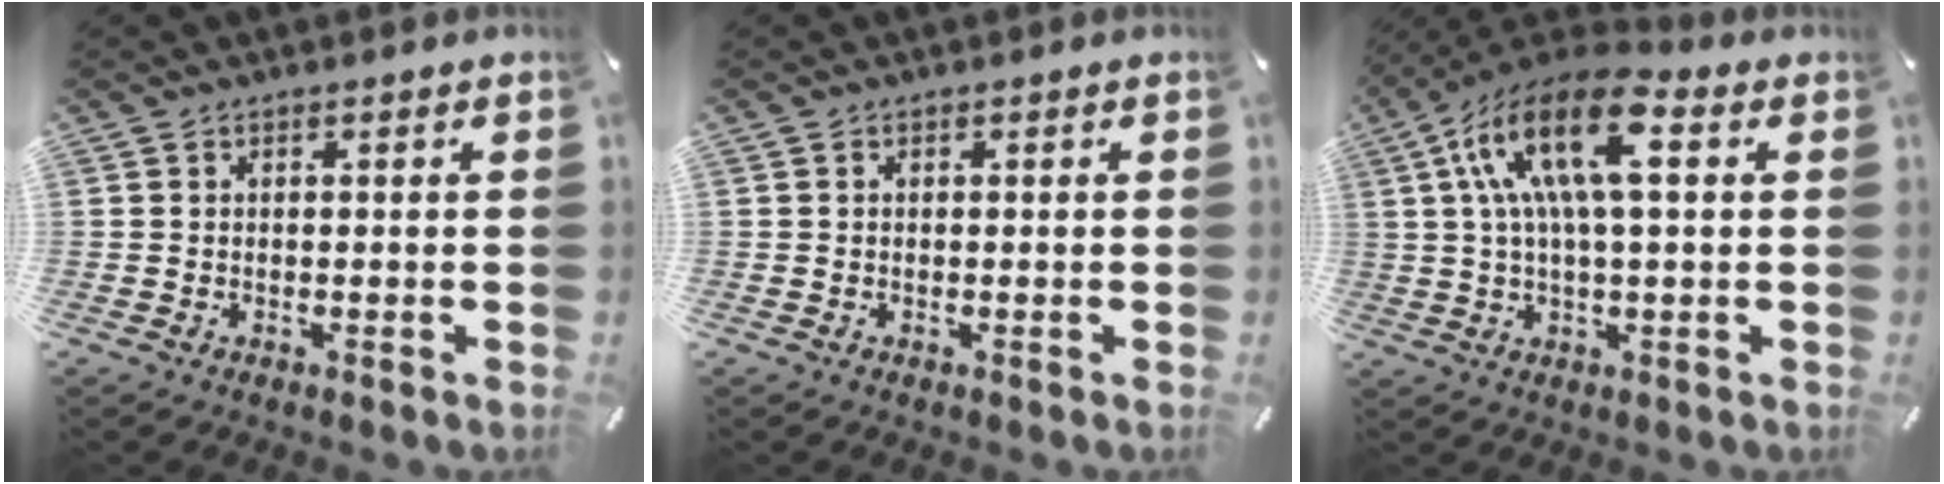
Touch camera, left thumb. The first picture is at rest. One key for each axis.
{"total": 0.0}
{"total": 16.9, "fx": 4.8, "fy": 6.8, "fz": 14.6, "tx": -0.296, "ty": -0.005, "tz": 0.080}